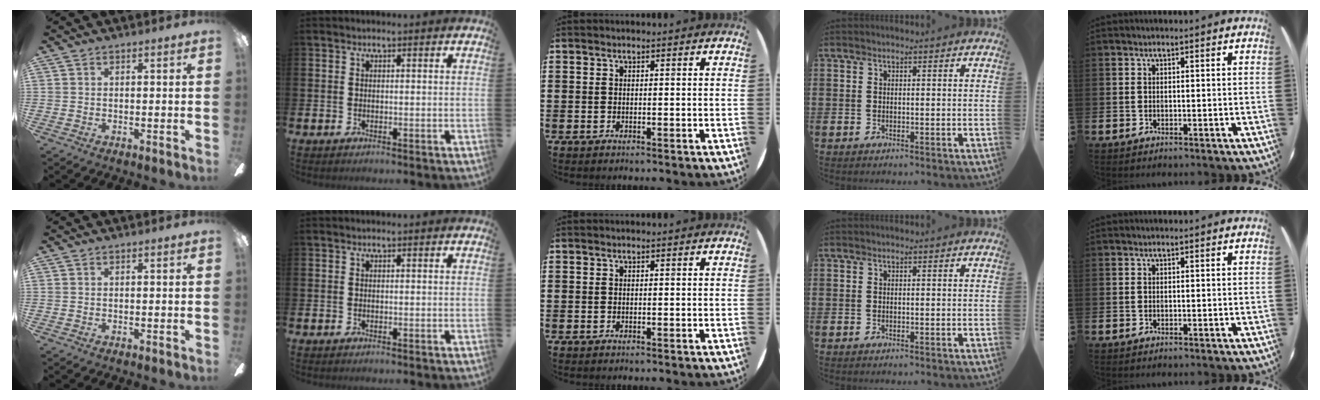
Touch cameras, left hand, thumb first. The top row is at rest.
{}